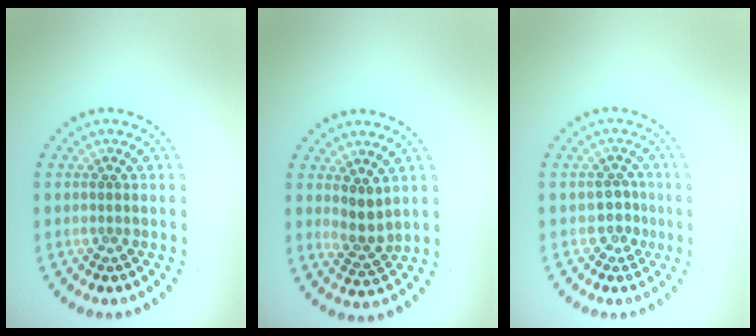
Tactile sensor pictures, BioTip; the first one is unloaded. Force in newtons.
{"total": 2.2, "press": 1.9, "slide": 1.2}
{"total": 1.6, "press": 1.3, "slide": 1.0}